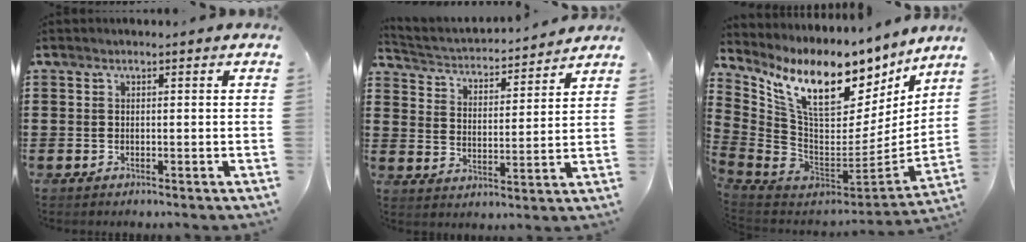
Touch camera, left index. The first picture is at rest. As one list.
[{"total": 2.9, "force": [2.9, 0.3, 0.2], "torque": [-0.025, -0.029, 0.041]}, {"total": 13.9, "force": [9.4, 5.0, 8.9], "torque": [-0.191, -0.077, 0.161]}]